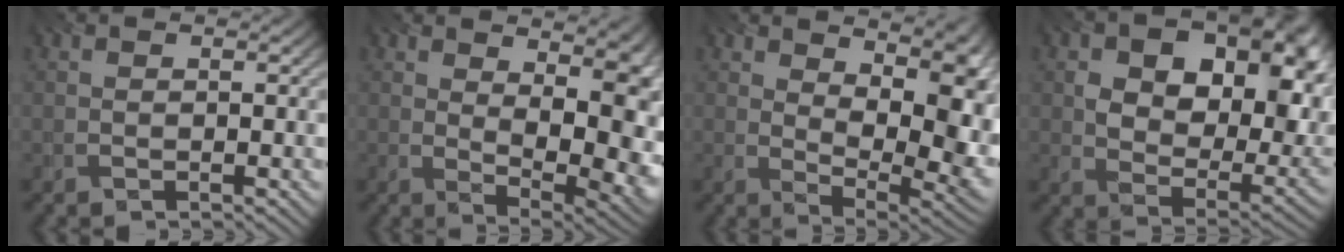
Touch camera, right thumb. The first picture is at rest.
{"total": 11.3, "force": [3.2, 5.2, 9.5], "torque": [-0.105, 0.007, 0.059]}
{"total": 11.0, "force": [3.4, 5.1, 9.1], "torque": [-0.118, 0.001, 0.052]}
{"total": 14.2, "force": [4.8, 9.1, 9.8], "torque": [-0.147, -0.013, 0.087]}